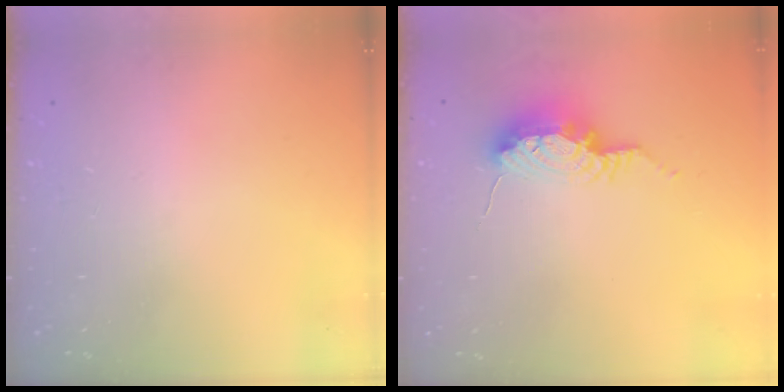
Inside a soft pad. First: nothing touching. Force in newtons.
{"total": 8.9, "press": 8.6, "slide": 2.1}